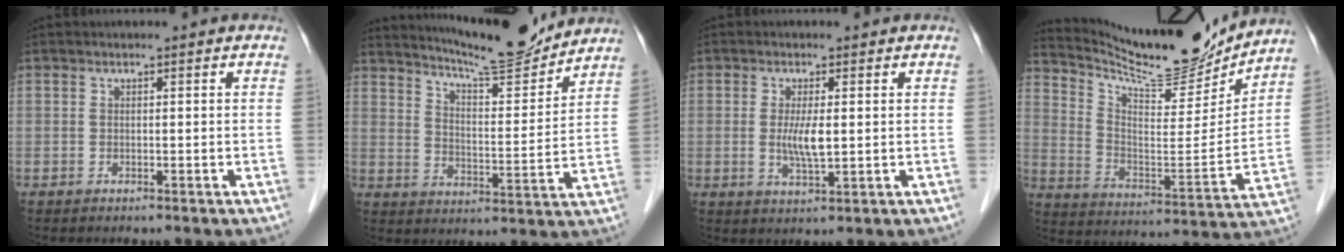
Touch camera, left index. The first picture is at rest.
{"total": 13.4, "force": [12.7, 0.3, 4.2], "torque": [-0.075, -0.007, 0.192]}
{"total": 3.9, "force": [0.2, 0.6, 3.8], "torque": [-0.079, -0.008, 0.007]}
{"total": 18.3, "force": [17.4, 1.9, 5.2], "torque": [-0.110, -0.047, 0.272]}